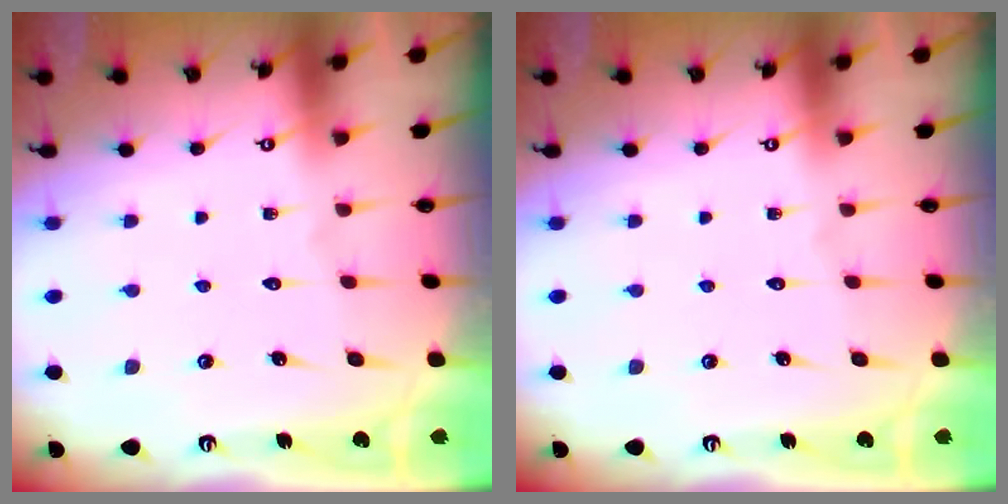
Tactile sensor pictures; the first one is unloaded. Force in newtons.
{"total": 0.0}